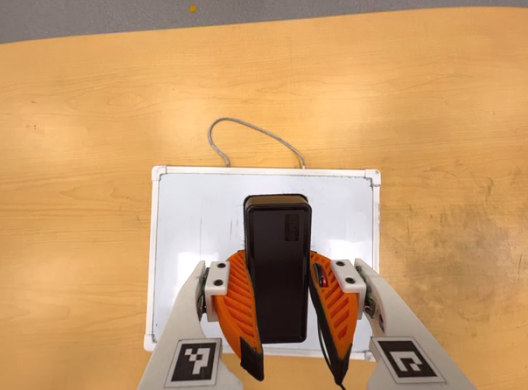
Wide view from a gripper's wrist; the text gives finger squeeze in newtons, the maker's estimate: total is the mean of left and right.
{"total": 9.0, "left": 8.1, "right": 9.9}